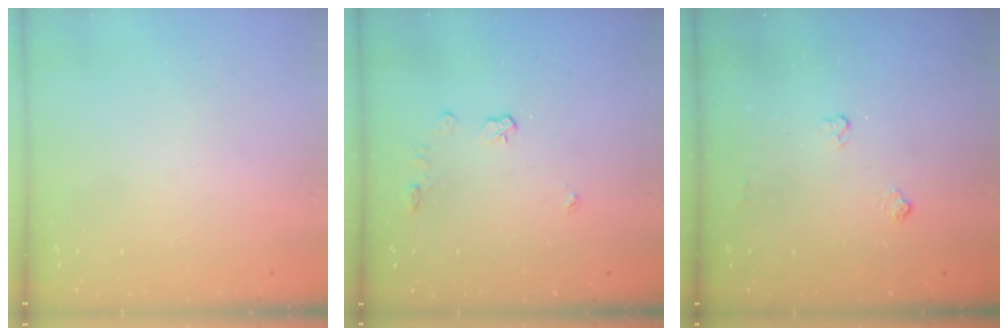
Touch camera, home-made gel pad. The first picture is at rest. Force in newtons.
{"total": 4.1, "press": 4.1, "slide": 0.6}
{"total": 5.3, "press": 5.3, "slide": 0.8}